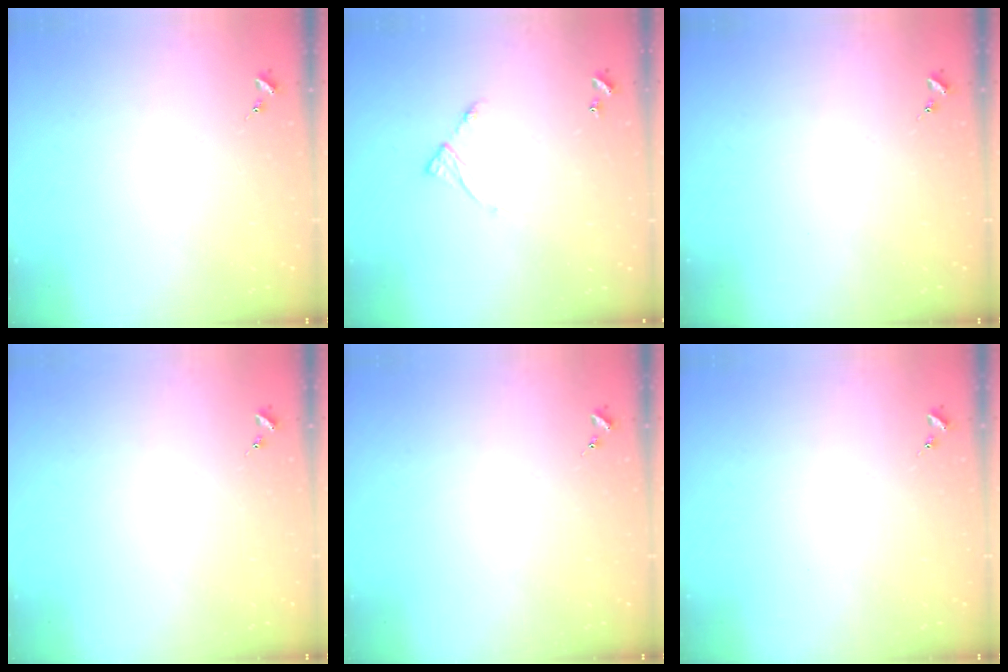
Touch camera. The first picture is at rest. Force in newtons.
{"total": 5.8, "press": 5.7, "slide": 0.6}
{"total": 0.0}
{"total": 0.0}
{"total": 0.0}
{"total": 0.0}